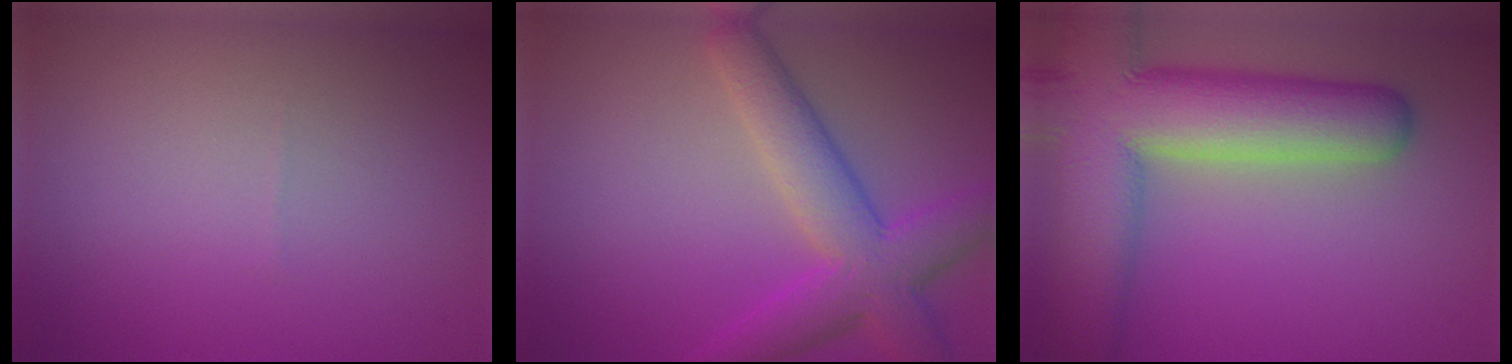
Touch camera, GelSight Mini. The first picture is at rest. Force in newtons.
{"total": 6.2, "press": 6.2, "slide": 0.2}
{"total": 12.8, "press": 12.8, "slide": 0.9}